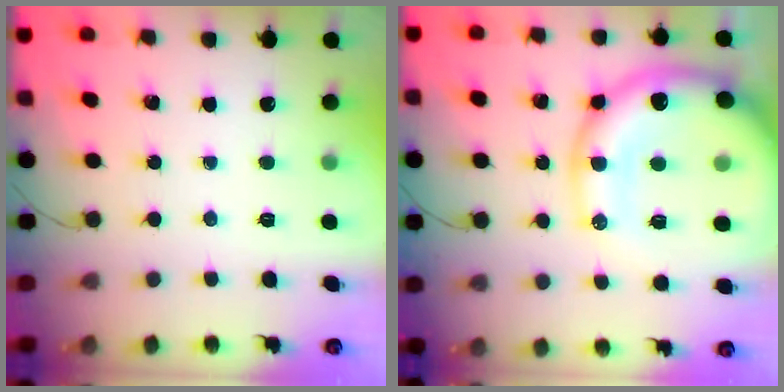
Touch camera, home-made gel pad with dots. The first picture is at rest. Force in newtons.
{"total": 25.5, "press": 25.0, "slide": 4.9}